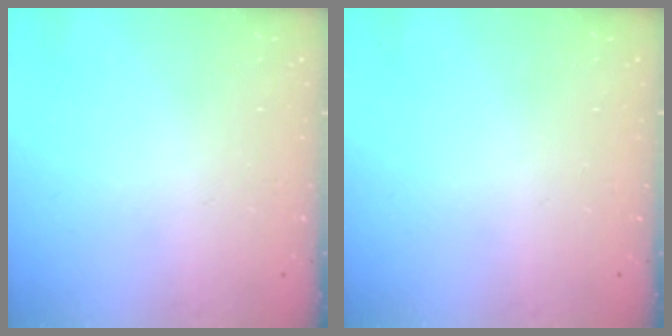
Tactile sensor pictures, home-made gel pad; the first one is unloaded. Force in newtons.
{"total": 0.0}